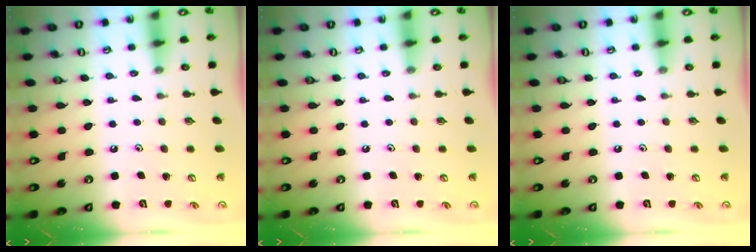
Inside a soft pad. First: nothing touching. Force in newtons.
{"total": 0.0}
{"total": 0.0}